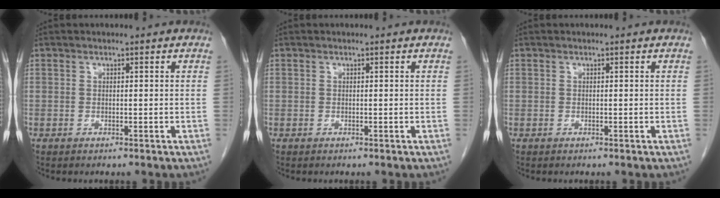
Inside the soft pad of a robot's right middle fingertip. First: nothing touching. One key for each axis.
{"total": 0.0}
{"total": 0.0}